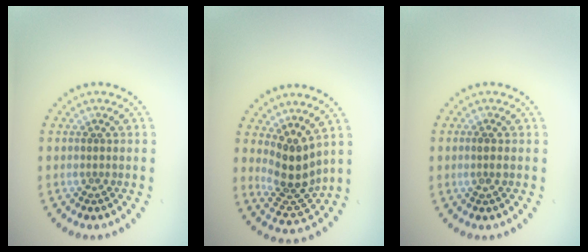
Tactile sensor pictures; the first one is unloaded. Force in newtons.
{"total": 3.8, "press": 2.9, "slide": 2.5}
{"total": 0.9, "press": 0.8, "slide": 0.3}